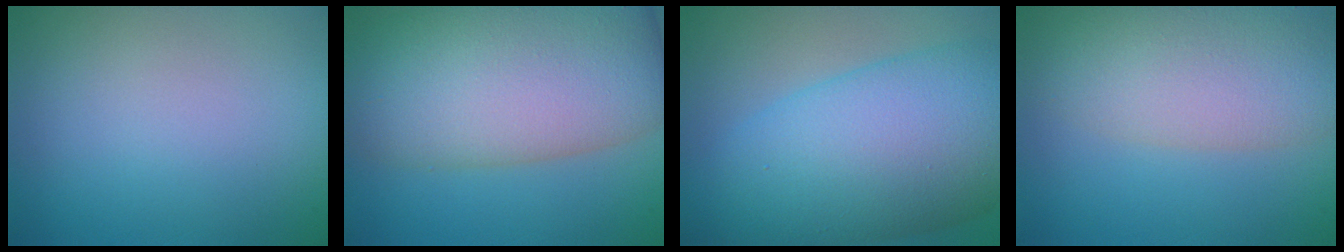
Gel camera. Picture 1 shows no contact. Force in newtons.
{"total": 12.7, "press": 12.6, "slide": 0.7}
{"total": 12.9, "press": 12.9, "slide": 0.2}
{"total": 7.0, "press": 7.0, "slide": 0.5}